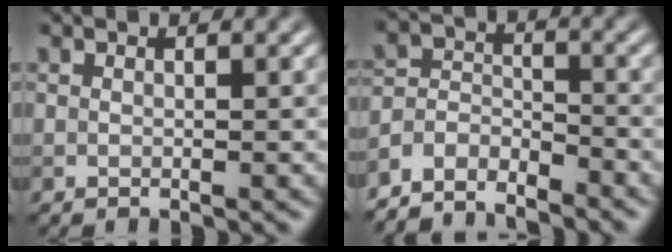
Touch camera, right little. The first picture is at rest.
{"total": 5.1, "force": [-4.6, 1.8, 1.1], "torque": [-0.015, -0.003, -0.097]}